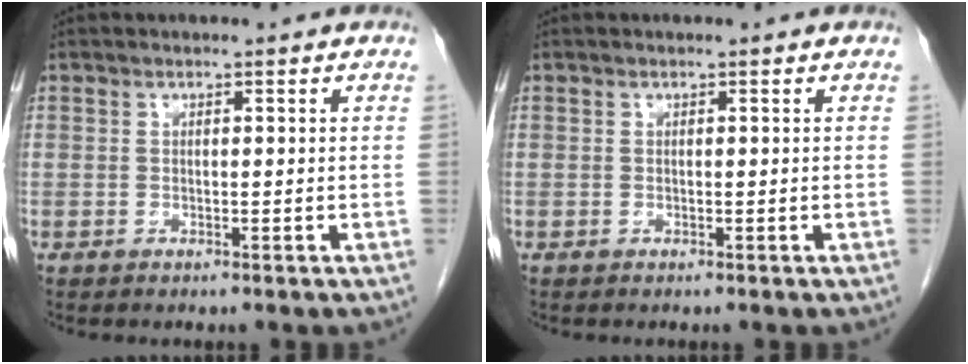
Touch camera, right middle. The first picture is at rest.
{"total": 0.0}